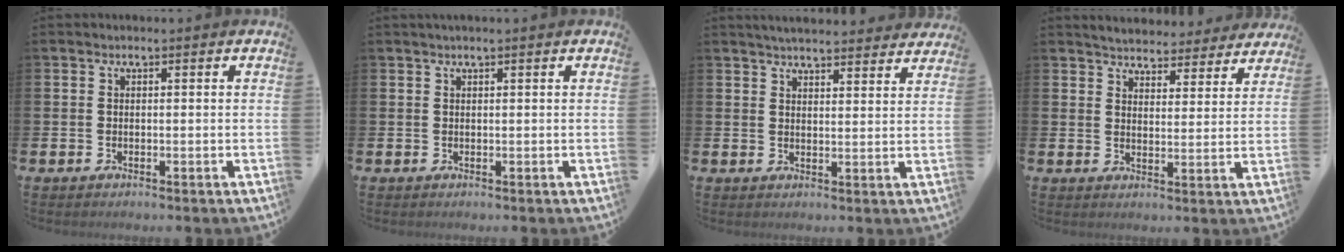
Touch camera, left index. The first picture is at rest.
{"total": 0.6, "force": [0.4, -0.1, 0.4], "torque": [-0.012, 0.003, 0.009]}
{"total": 4.2, "force": [4.2, 0.4, 0.5], "torque": [-0.017, -0.022, 0.076]}
{"total": 4.6, "force": [4.5, 0.9, 0.0], "torque": [-0.016, -0.035, 0.078]}